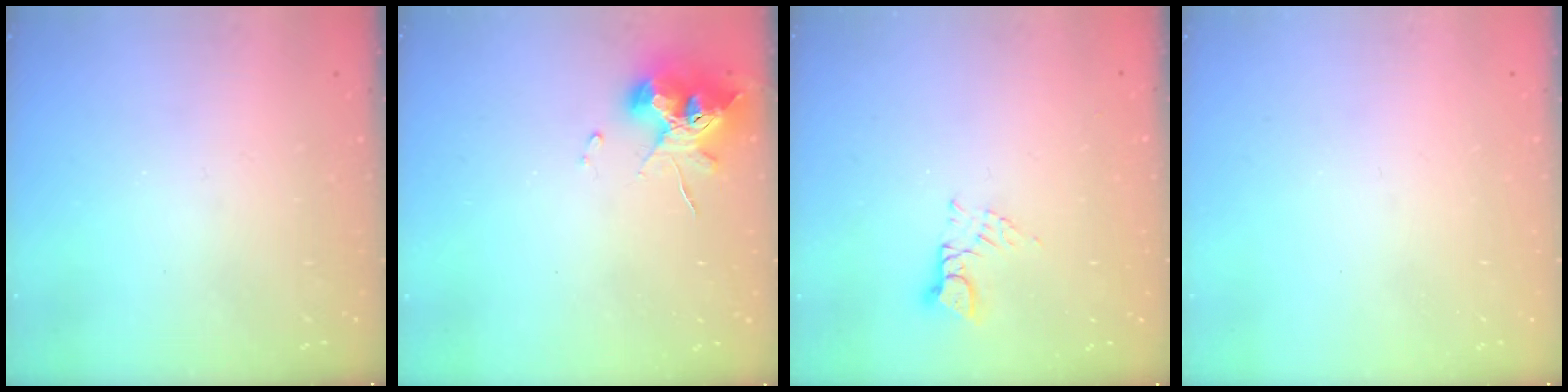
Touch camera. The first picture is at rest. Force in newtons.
{"total": 10.8, "press": 10.8, "slide": 1.4}
{"total": 3.0, "press": 3.0, "slide": 0.4}
{"total": 0.0}